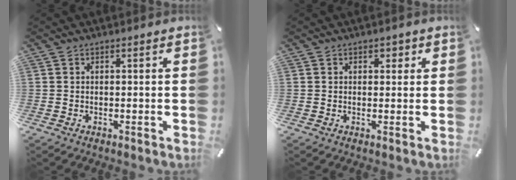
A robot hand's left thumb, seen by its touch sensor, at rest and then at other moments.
{"total": 1.6, "force": [0.6, 1.3, 0.6], "torque": [0.003, -0.001, 0.006]}